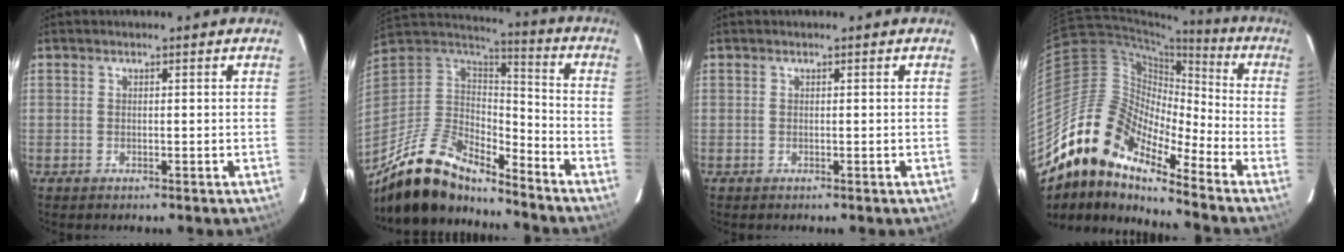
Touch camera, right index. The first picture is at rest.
{"total": 19.2, "force": [-15.5, 6.4, 9.4], "torque": [-0.202, -0.014, -0.287]}
{"total": 0.0}
{"total": 15.7, "force": [-12.7, 4.6, 8.0], "torque": [-0.122, 0.001, -0.258]}